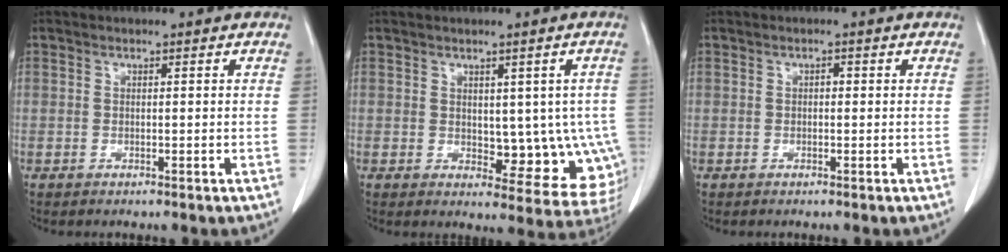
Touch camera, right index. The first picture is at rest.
{"total": 9.8, "force": [-0.4, 5.3, 8.2], "torque": [-0.073, 0.005, 0.010]}
{"total": 0.7, "force": [0.0, 0.4, 0.6], "torque": [-0.006, 0.003, -0.002]}